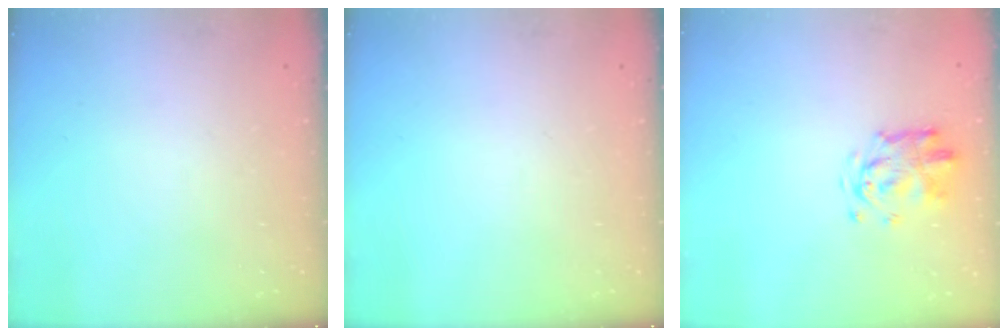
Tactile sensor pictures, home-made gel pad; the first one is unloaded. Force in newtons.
{"total": 0.0}
{"total": 3.4, "press": 3.4, "slide": 0.4}